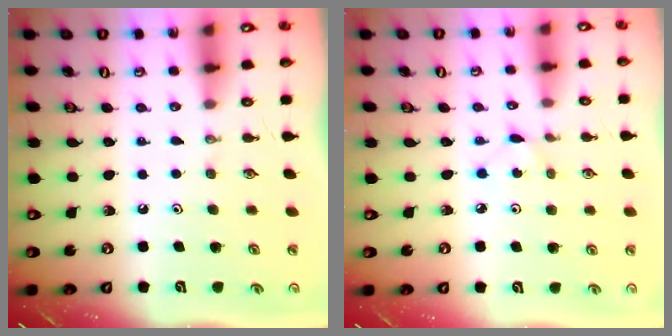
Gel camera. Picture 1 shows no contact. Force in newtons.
{"total": 2.3, "press": 2.3, "slide": 0.3}